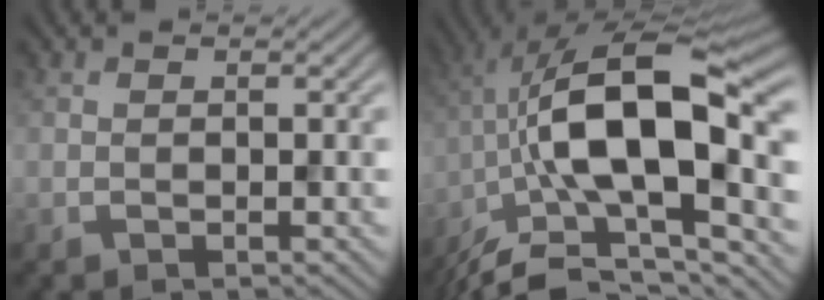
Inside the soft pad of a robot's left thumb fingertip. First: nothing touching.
{"total": 18.6, "force": [-5.3, 7.5, 16.2], "torque": [-0.276, 0.010, -0.101]}